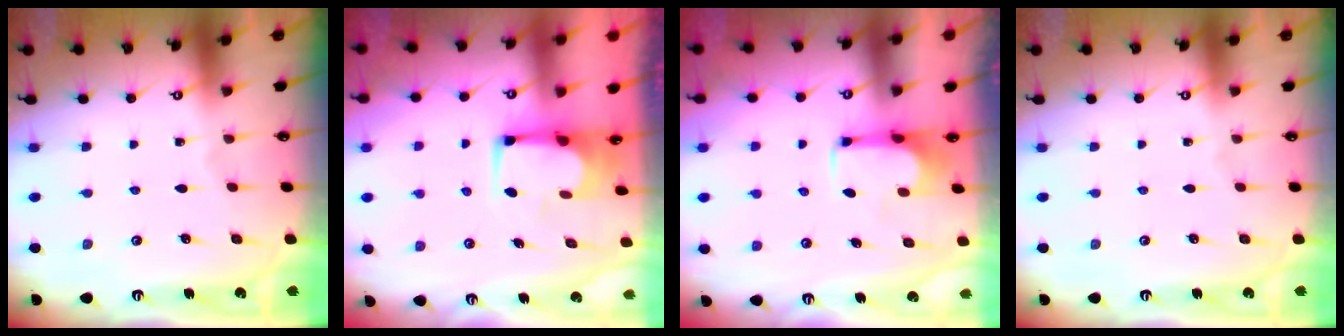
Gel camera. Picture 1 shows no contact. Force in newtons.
{"total": 2.9, "press": 2.9, "slide": 0.2}
{"total": 0.8, "press": 0.1, "slide": 0.8}
{"total": 0.0}